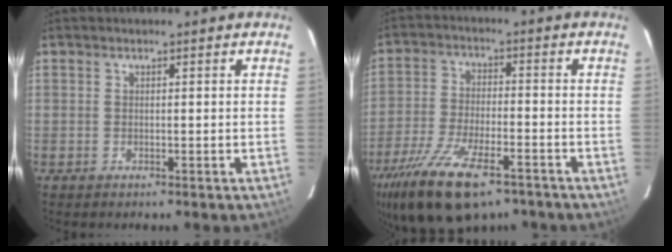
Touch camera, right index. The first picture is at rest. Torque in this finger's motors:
{"motor_torque": [1.28, -0.86, 0.75, 0.17]}